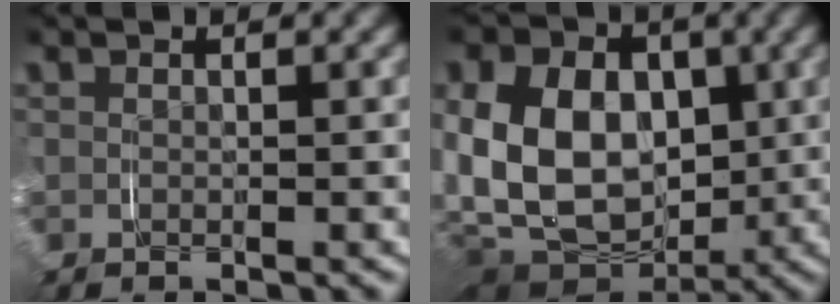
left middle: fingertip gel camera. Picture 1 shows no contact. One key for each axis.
{"total": 14.9, "fx": -0.3, "fy": 11.6, "fz": 9.3, "tx": -0.209, "ty": -0.035, "tz": 0.005}